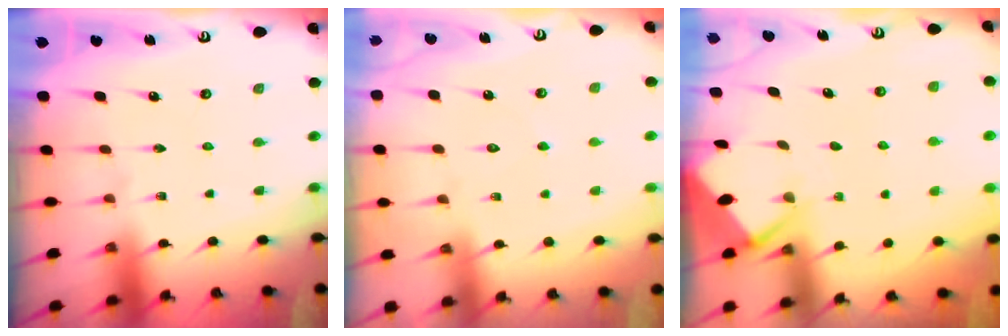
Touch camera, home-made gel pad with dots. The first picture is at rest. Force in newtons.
{"total": 3.9, "press": 3.9, "slide": 0.4}
{"total": 2.5, "press": 2.5, "slide": 0.4}